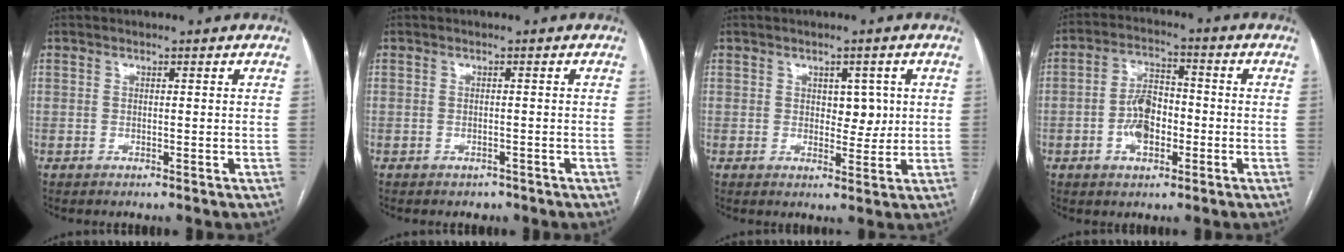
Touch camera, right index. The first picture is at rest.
{"total": 1.6, "force": [-1.3, 1.0, 0.3], "torque": [-0.008, 0.001, -0.015]}
{"total": 3.7, "force": [0.8, 2.2, 2.9], "torque": [-0.030, -0.001, 0.014]}
{"total": 7.1, "force": [-2.0, 3.8, 5.7], "torque": [-0.115, 0.015, -0.037]}